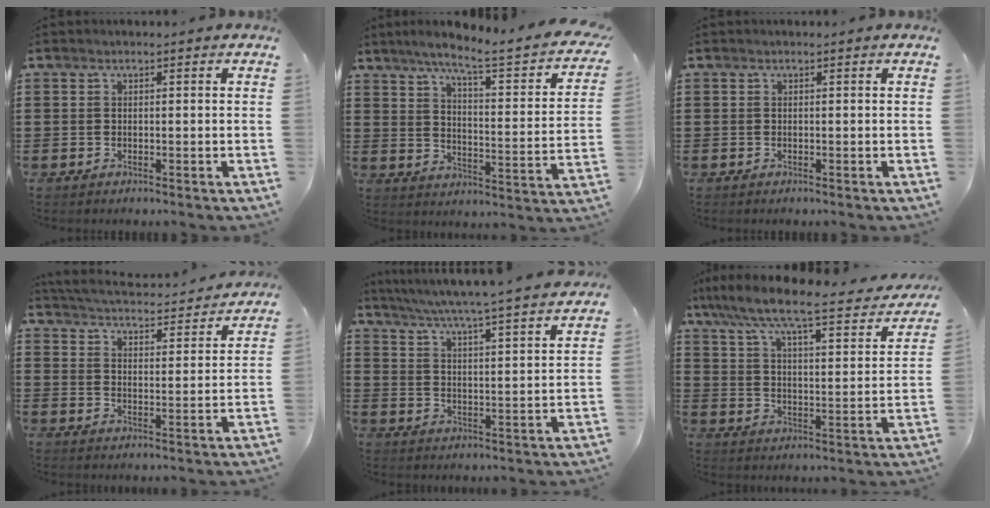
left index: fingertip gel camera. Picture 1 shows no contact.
{"total": 6.3, "force": [4.5, 0.0, 4.4], "torque": [-0.098, -0.036, 0.062]}
{"total": 0.0}
{"total": 4.1, "force": [4.0, -0.3, 0.5], "torque": [-0.034, -0.035, 0.063]}
{"total": 4.5, "force": [4.1, -1.2, 1.5], "torque": [-0.051, -0.042, 0.061]}
{"total": 6.8, "force": [5.9, 0.0, 3.4], "torque": [-0.093, -0.046, 0.090]}